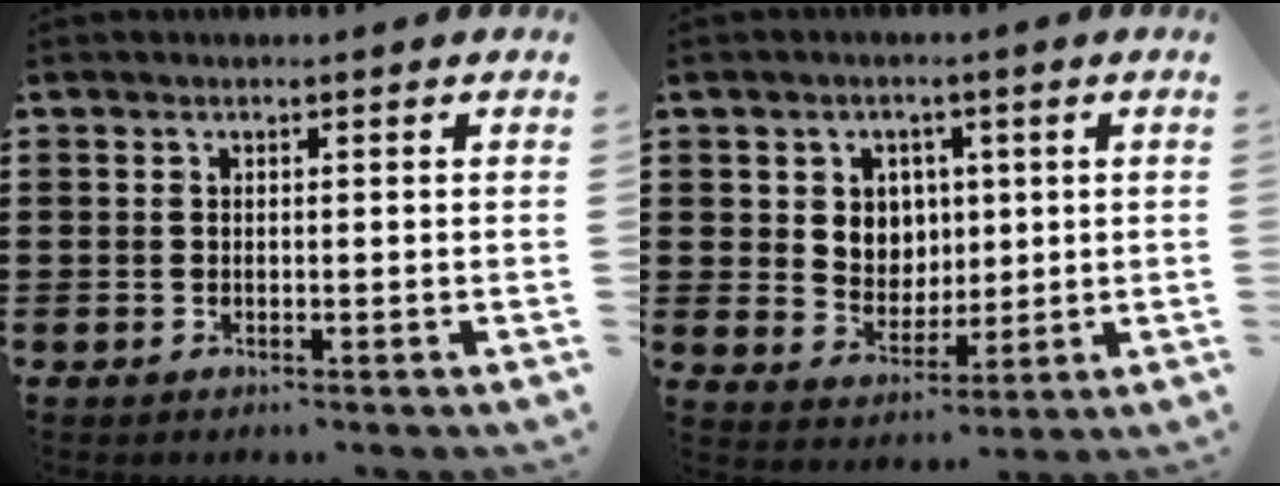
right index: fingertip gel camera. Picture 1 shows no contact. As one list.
[{"total": 5.1, "force": [1.6, 4.6, 1.4], "torque": [-0.034, 0.005, 0.024]}]